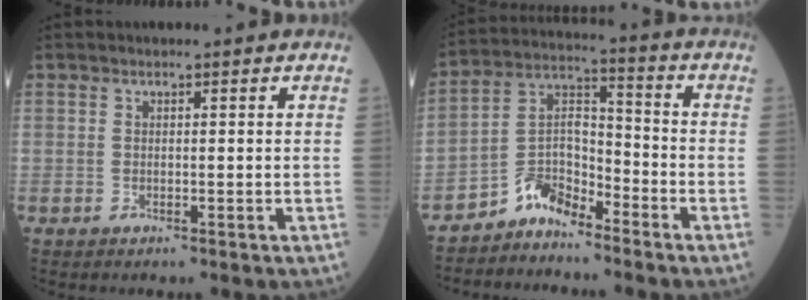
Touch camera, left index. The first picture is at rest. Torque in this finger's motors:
{"motor_torque": [0.02, 0.28, 0.06, 0.03]}